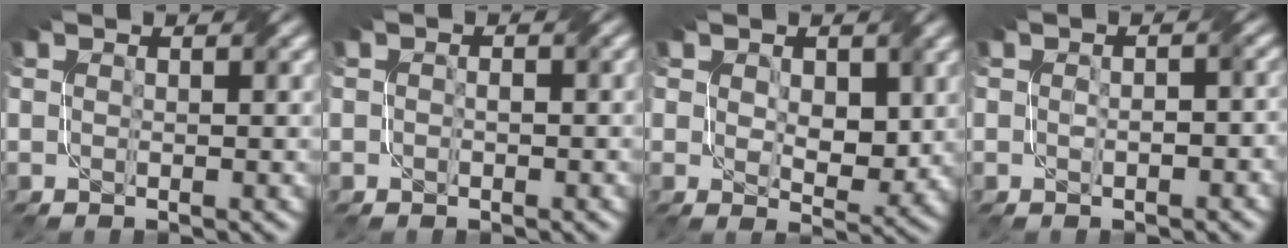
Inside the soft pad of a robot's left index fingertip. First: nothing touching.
{"total": 1.0, "force": [0.0, 0.6, 0.7], "torque": [-0.014, 0.000, -0.005]}
{"total": 3.9, "force": [1.1, 2.6, 2.8], "torque": [-0.051, -0.011, 0.019]}
{"total": 2.1, "force": [-0.5, 1.2, 1.7], "torque": [-0.029, -0.002, -0.004]}